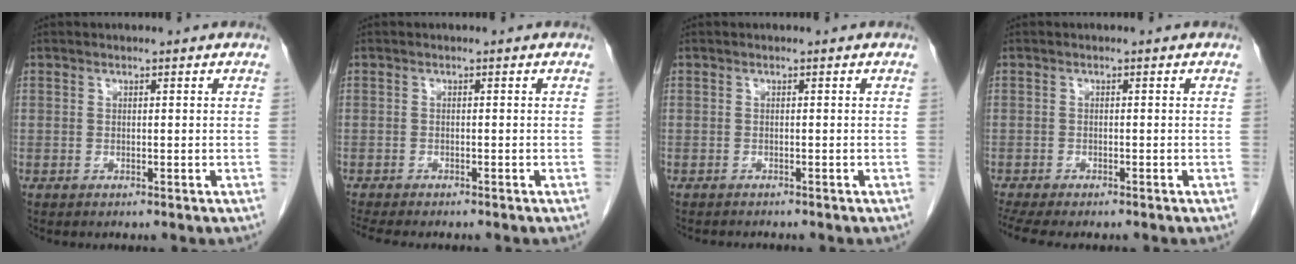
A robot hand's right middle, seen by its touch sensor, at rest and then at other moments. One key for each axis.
{"total": 6.2, "fx": -5.3, "fy": 1.3, "fz": 3.0, "tx": -0.041, "ty": -0.009, "tz": -0.078}
{"total": 1.8, "fx": -1.7, "fy": 0.2, "fz": 0.5, "tx": -0.012, "ty": -0.006, "tz": -0.021}
{"total": 7.0, "fx": -5.8, "fy": 1.8, "fz": 3.6, "tx": -0.059, "ty": -0.004, "tz": -0.089}